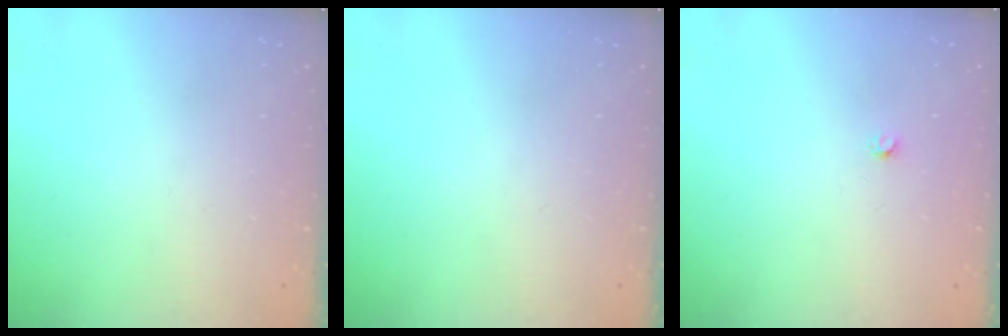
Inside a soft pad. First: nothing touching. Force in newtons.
{"total": 0.0}
{"total": 2.5, "press": 2.5, "slide": 0.4}